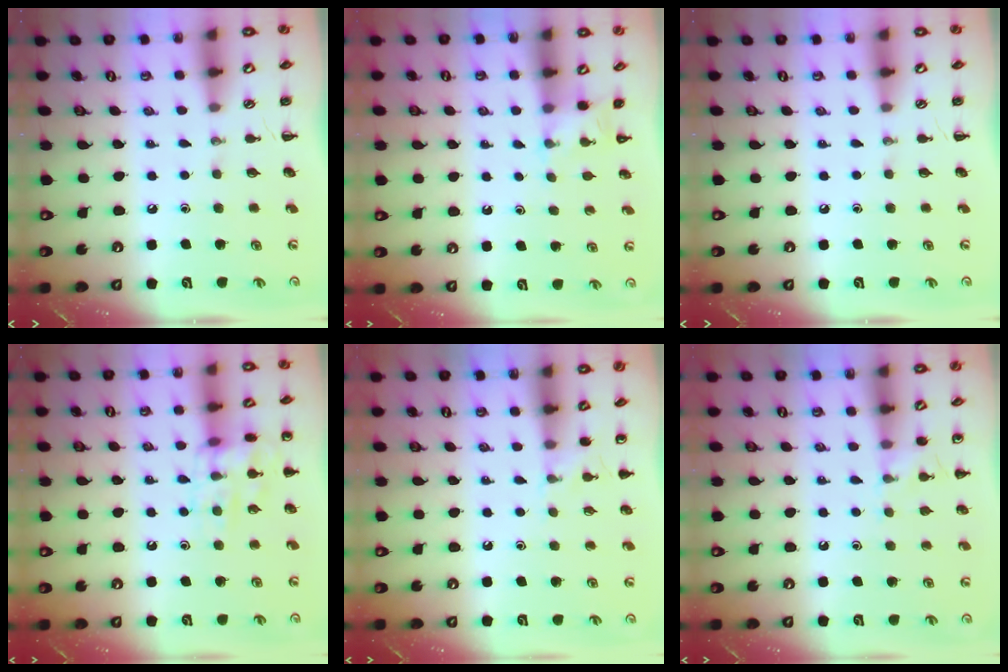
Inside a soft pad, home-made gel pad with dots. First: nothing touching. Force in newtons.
{"total": 3.8, "press": 3.6, "slide": 1.1}
{"total": 0.0}
{"total": 13.3, "press": 13.3, "slide": 1.0}
{"total": 4.9, "press": 4.6, "slide": 1.6}
{"total": 6.3, "press": 5.9, "slide": 2.1}